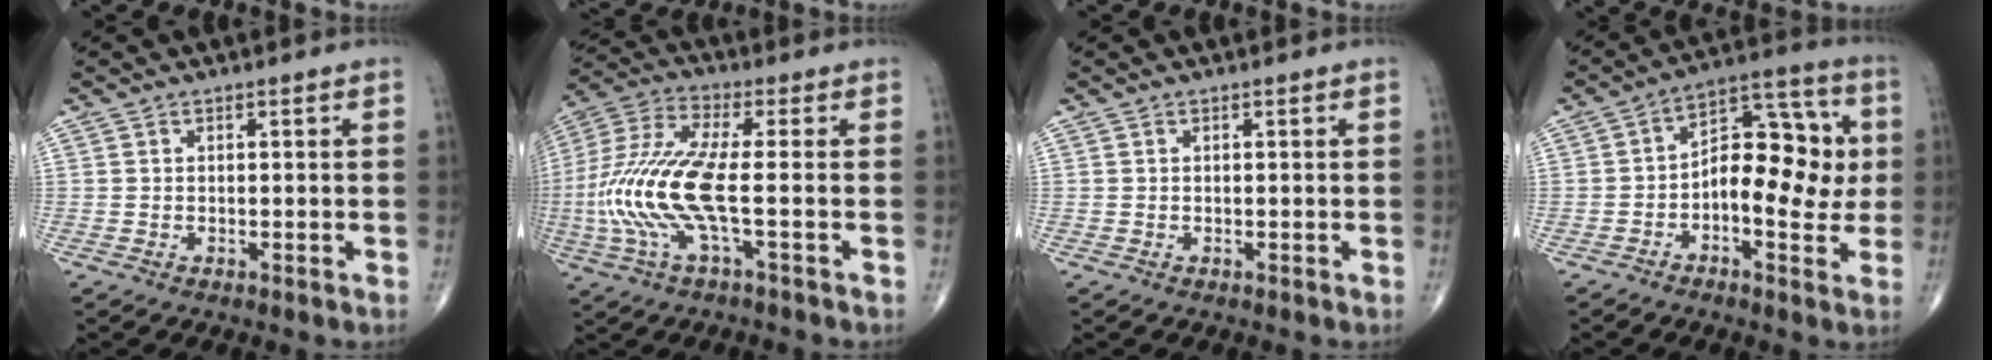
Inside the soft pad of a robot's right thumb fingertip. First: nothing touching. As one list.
[{"total": 15.8, "force": [-2.4, 4.0, 15.1], "torque": [-0.359, 0.020, -0.051]}, {"total": 0.0}, {"total": 14.2, "force": [-0.8, 7.8, 11.9], "torque": [-0.137, 0.034, -0.020]}]